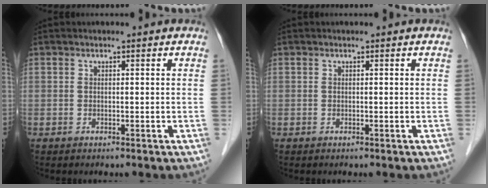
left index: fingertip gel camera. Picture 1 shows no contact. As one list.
[{"total": 0.0}]